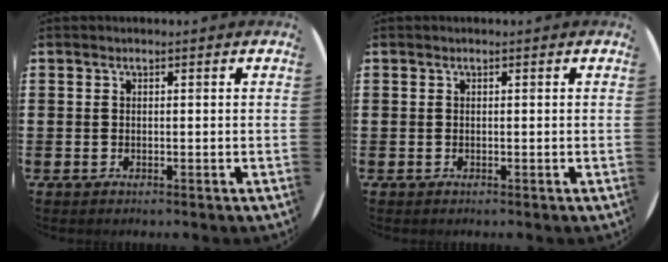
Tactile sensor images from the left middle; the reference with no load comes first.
{"total": 0.0}